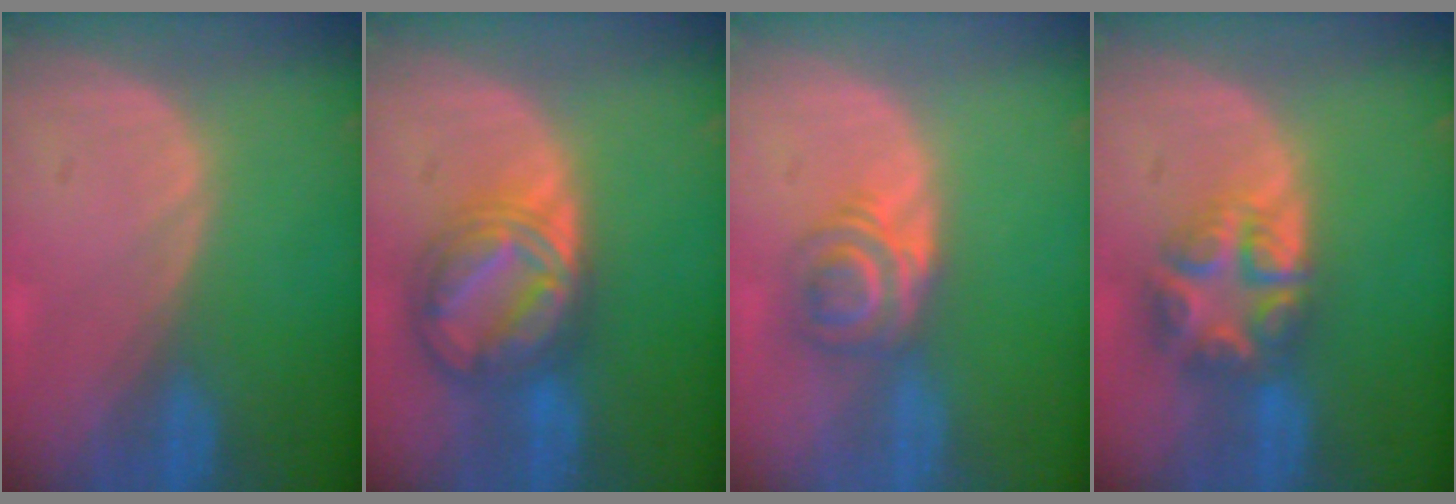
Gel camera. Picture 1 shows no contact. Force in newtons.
{"total": 9.0, "press": 9.0, "slide": 0.7}
{"total": 6.1, "press": 5.2, "slide": 3.3}
{"total": 7.9, "press": 6.8, "slide": 4.0}